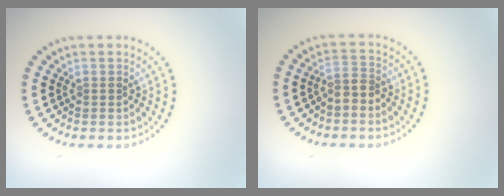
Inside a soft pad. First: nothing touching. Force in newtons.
{"total": 1.6, "press": 1.1, "slide": 1.1}